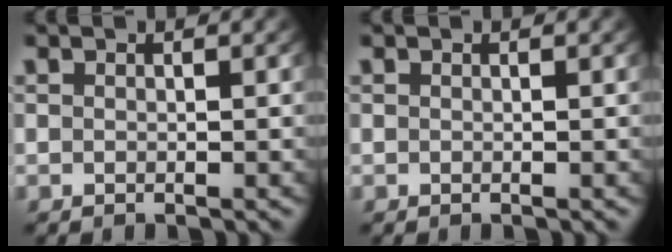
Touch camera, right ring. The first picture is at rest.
{"total": 0.0}